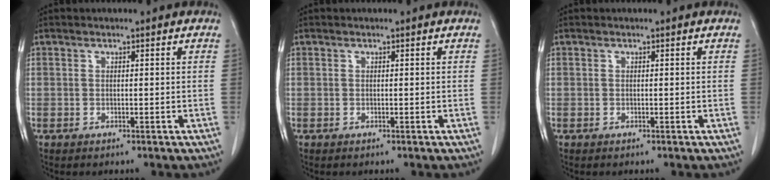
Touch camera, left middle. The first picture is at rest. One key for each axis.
{"total": 0.0}
{"total": 0.0}